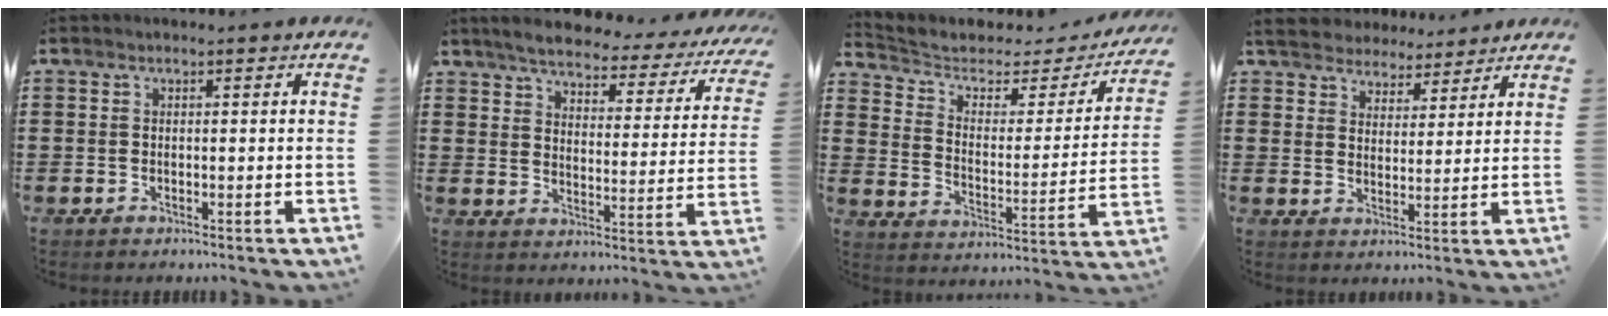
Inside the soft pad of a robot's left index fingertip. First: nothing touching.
{"total": 4.6, "force": [4.3, 0.6, 1.6], "torque": [-0.056, -0.028, 0.068]}
{"total": 3.5, "force": [2.3, 2.3, 1.5], "torque": [-0.048, -0.014, 0.031]}
{"total": 4.4, "force": [4.2, 1.3, -0.4], "torque": [-0.015, -0.017, 0.074]}